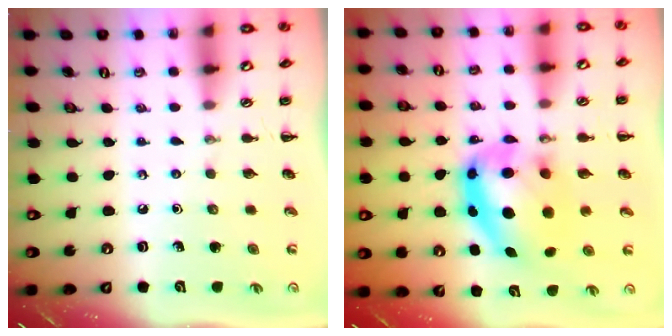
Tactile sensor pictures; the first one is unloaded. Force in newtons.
{"total": 12.8, "press": 12.4, "slide": 3.1}